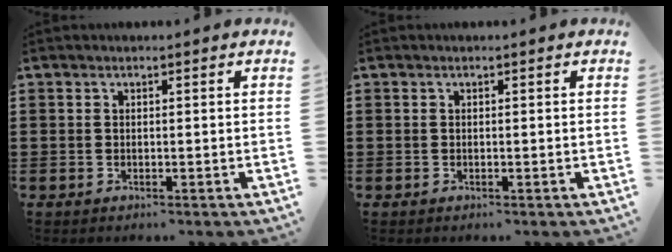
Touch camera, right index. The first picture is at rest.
{"total": 0.0}